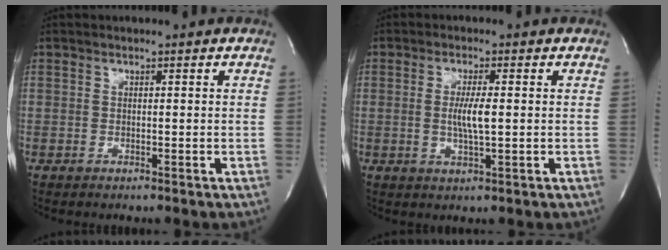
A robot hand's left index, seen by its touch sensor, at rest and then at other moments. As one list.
[{"total": 4.1, "force": [-0.1, 0.3, 4.1], "torque": [-0.081, -0.006, 0.001]}]